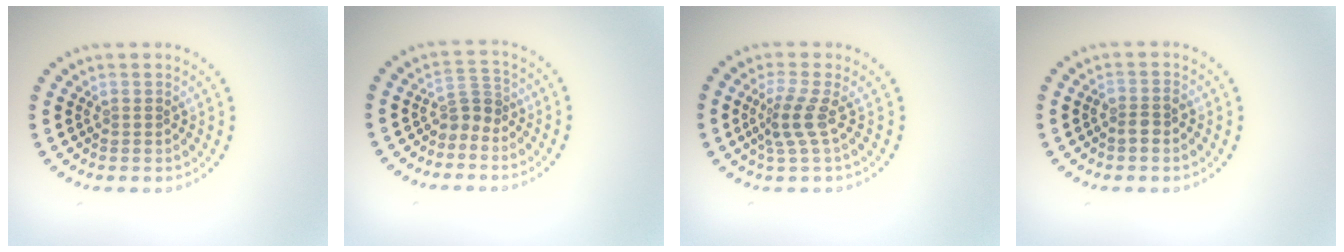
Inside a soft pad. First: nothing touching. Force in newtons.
{"total": 2.0, "press": 1.5, "slide": 1.3}
{"total": 2.5, "press": 1.8, "slide": 1.7}
{"total": 1.5, "press": 1.3, "slide": 0.8}